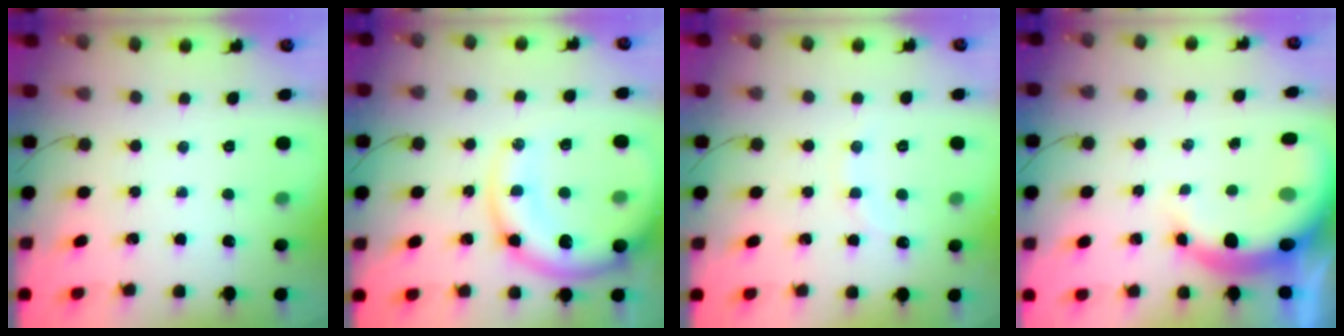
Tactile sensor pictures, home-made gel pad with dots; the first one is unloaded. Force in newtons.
{"total": 15.9, "press": 15.6, "slide": 3.3}
{"total": 5.6, "press": 5.4, "slide": 1.5}
{"total": 8.6, "press": 8.5, "slide": 1.6}